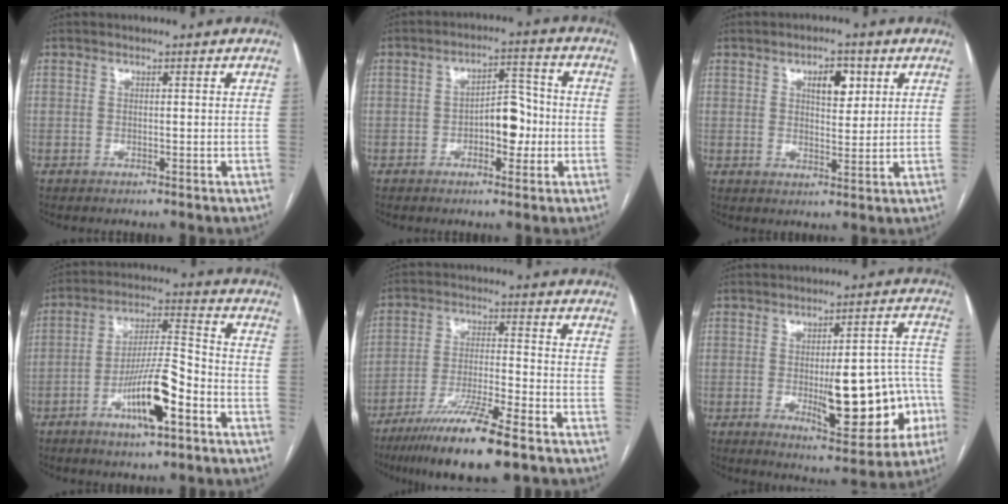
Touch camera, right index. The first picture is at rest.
{"total": 6.5, "force": [-1.4, 3.1, 5.5], "torque": [-0.082, 0.020, -0.020]}
{"total": 5.2, "force": [2.2, 2.3, 4.1], "torque": [-0.062, 0.006, 0.037]}
{"total": 11.9, "force": [-5.5, 2.0, 10.4], "torque": [-0.190, 0.002, -0.095]}
{"total": 13.3, "force": [-9.0, 0.7, 9.8], "torque": [-0.178, -0.034, -0.158]}
{"total": 16.2, "force": [-4.2, 4.9, 14.8], "torque": [-0.163, 0.026, -0.042]}